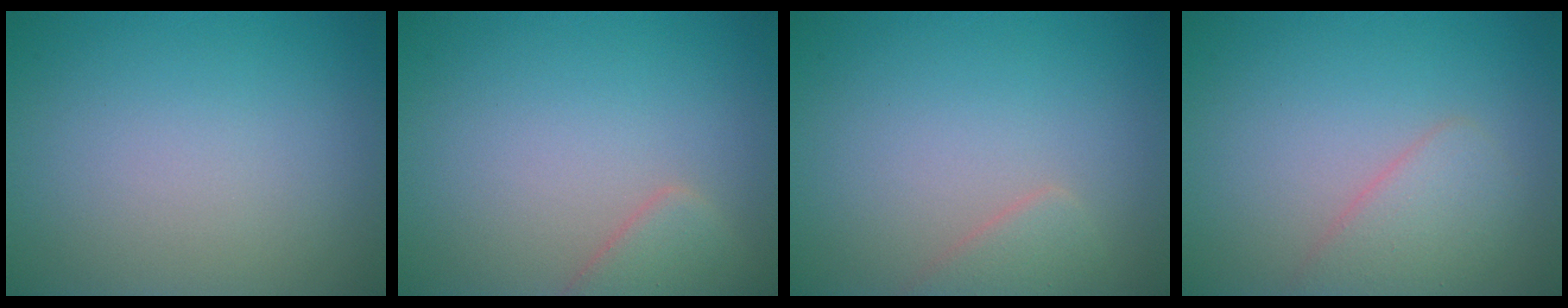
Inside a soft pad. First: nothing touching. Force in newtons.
{"total": 2.4, "press": 2.4, "slide": 0.2}
{"total": 1.8, "press": 1.8, "slide": 0.1}
{"total": 2.6, "press": 2.6, "slide": 0.1}